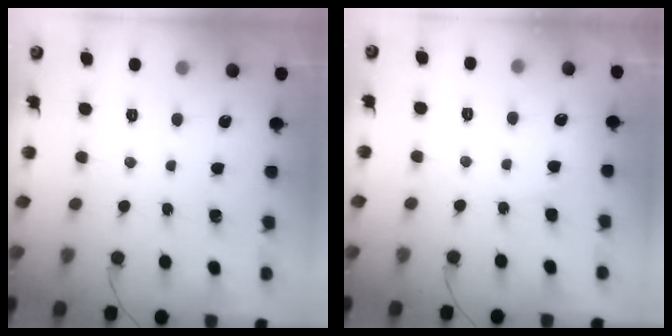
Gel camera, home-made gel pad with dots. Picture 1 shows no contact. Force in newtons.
{"total": 3.4, "press": 3.3, "slide": 0.3}